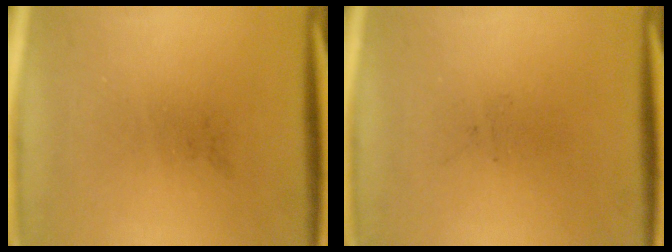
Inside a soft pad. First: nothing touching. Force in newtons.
{"total": 0.0}